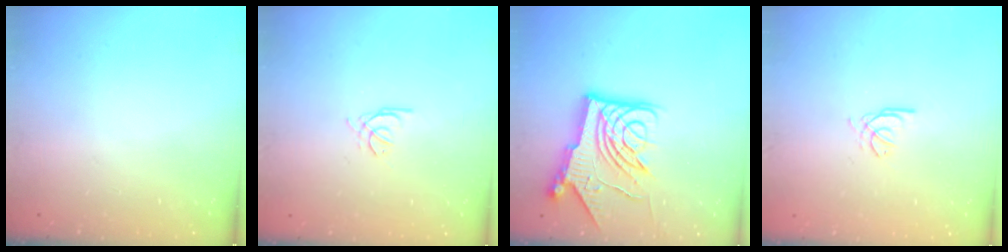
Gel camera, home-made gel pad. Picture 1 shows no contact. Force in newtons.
{"total": 1.2, "press": 1.1, "slide": 0.4}
{"total": 15.7, "press": 15.6, "slide": 1.5}
{"total": 2.7, "press": 2.7, "slide": 0.4}